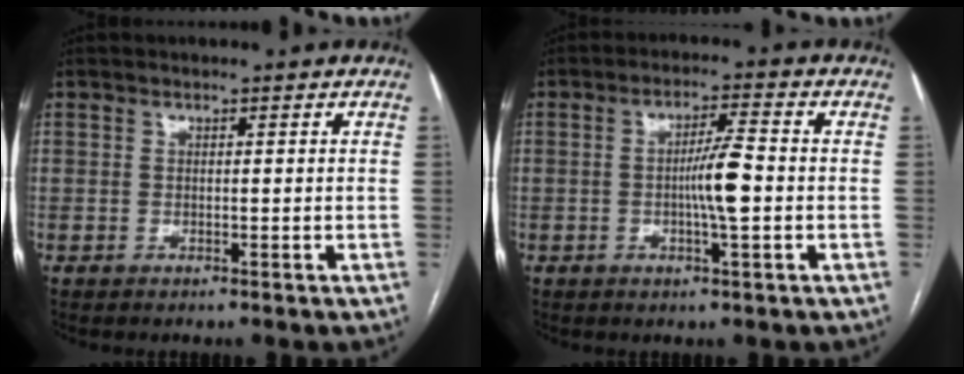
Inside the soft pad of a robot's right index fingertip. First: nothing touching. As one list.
[{"total": 6.0, "force": [-0.8, 0.3, 6.0], "torque": [-0.108, 0.001, -0.015]}]